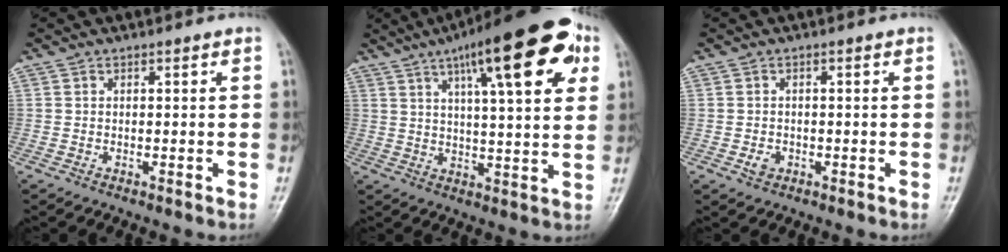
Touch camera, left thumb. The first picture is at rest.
{"total": 21.2, "force": [9.7, 5.8, 17.9], "torque": [-0.238, -0.001, 0.136]}
{"total": 1.8, "force": [-0.7, 1.4, 0.9], "torque": [-0.011, 0.002, -0.009]}